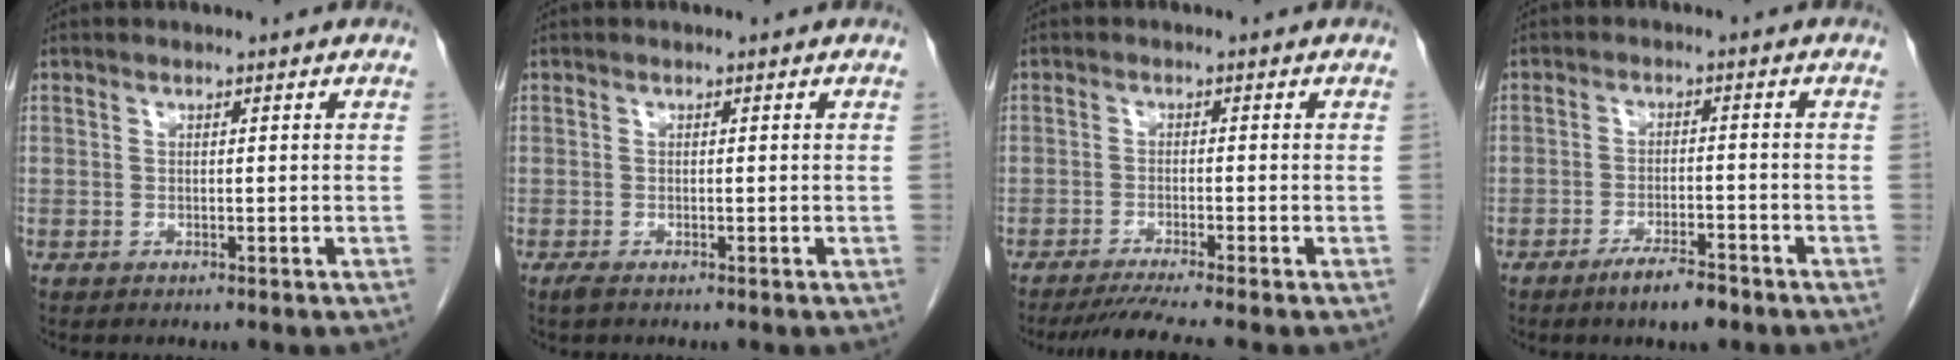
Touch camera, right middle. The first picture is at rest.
{"total": 0.9, "force": [-0.6, 0.1, 0.6], "torque": [-0.016, -0.004, -0.012]}
{"total": 5.6, "force": [-4.7, -1.4, 2.8], "torque": [-0.040, -0.020, -0.079]}
{"total": 5.0, "force": [-3.7, 0.8, 3.3], "torque": [-0.059, -0.004, -0.062]}